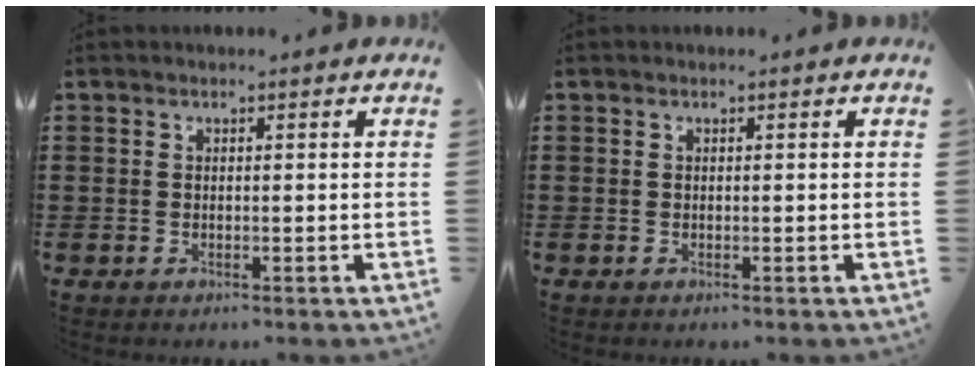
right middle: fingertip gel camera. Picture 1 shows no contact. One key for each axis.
{"total": 0.0}